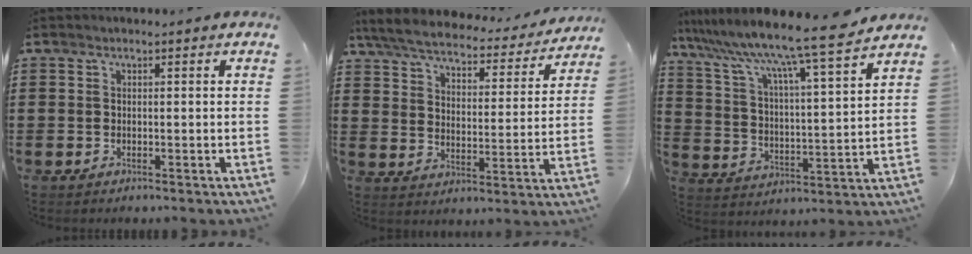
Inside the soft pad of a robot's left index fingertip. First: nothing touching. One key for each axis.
{"total": 5.2, "fx": 4.9, "fy": 0.7, "fz": 1.6, "tx": -0.058, "ty": -0.029, "tz": 0.079}
{"total": 9.5, "fx": 8.3, "fy": -1.0, "fz": 4.5, "tx": -0.123, "ty": -0.066, "tz": 0.130}